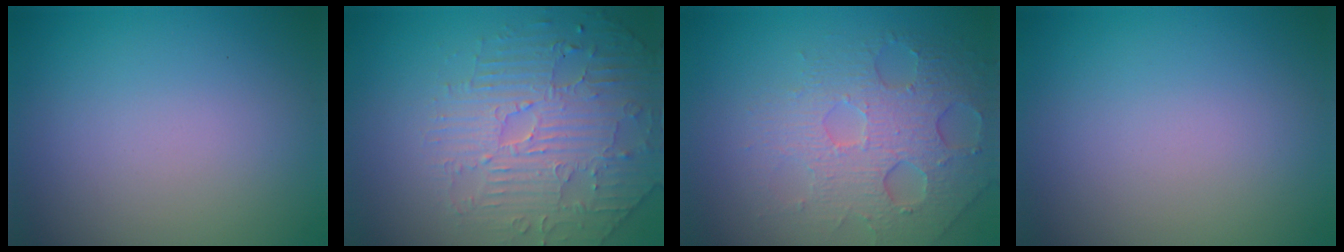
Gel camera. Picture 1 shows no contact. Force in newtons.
{"total": 4.2, "press": 4.1, "slide": 0.9}
{"total": 5.4, "press": 4.2, "slide": 3.4}
{"total": 0.0}